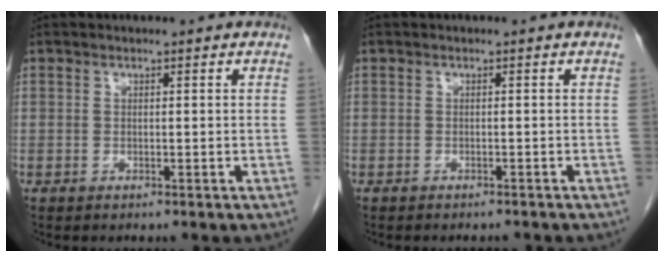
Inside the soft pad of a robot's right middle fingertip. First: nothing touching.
{"total": 2.3, "force": [-2.2, 0.7, 0.5], "torque": [-0.009, -0.004, -0.025]}